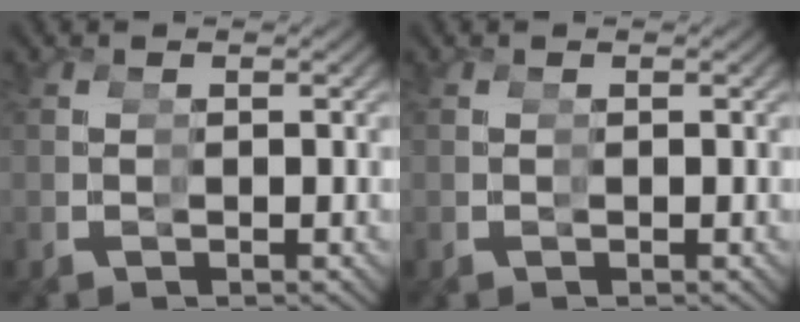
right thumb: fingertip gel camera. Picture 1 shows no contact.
{"total": 0.0}